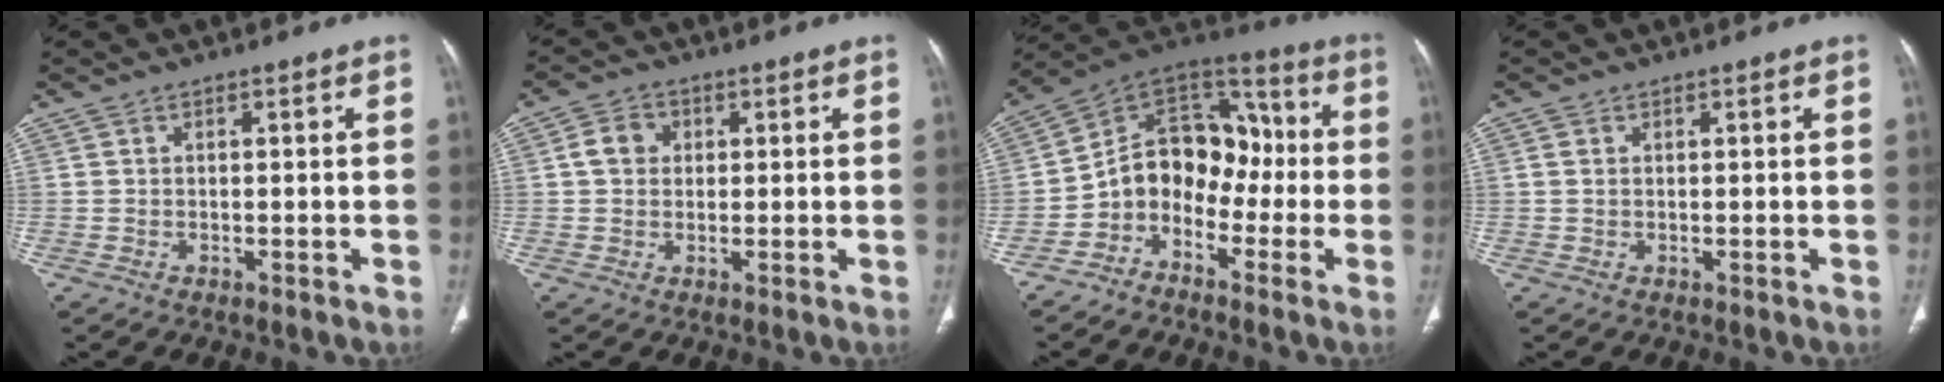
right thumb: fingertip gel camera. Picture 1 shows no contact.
{"total": 4.4, "force": [0.8, 3.7, 2.2], "torque": [-0.026, 0.007, 0.011]}
{"total": 13.3, "force": [-3.8, 10.0, 7.9], "torque": [-0.085, 0.080, -0.082]}
{"total": 1.0, "force": [0.2, 0.7, 0.6], "torque": [-0.017, 0.001, 0.006]}